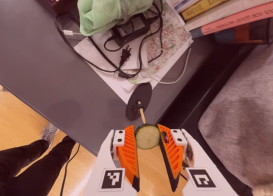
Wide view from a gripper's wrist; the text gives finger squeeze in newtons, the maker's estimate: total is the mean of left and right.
{"total": 8.6, "left": 8.6, "right": 8.5}